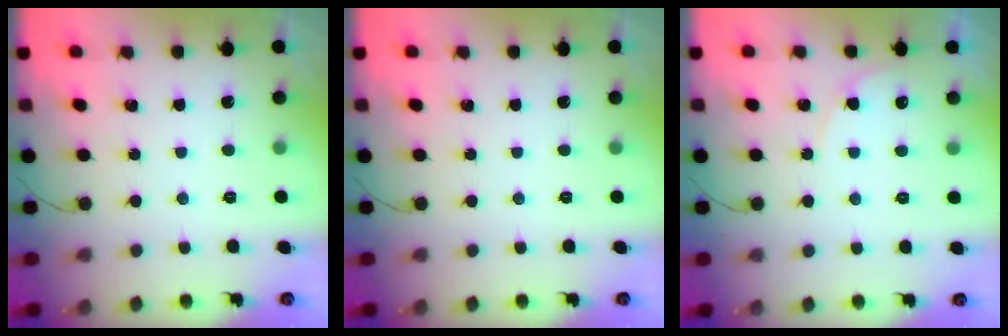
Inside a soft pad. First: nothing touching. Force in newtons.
{"total": 0.0}
{"total": 3.6, "press": 3.6, "slide": 0.5}